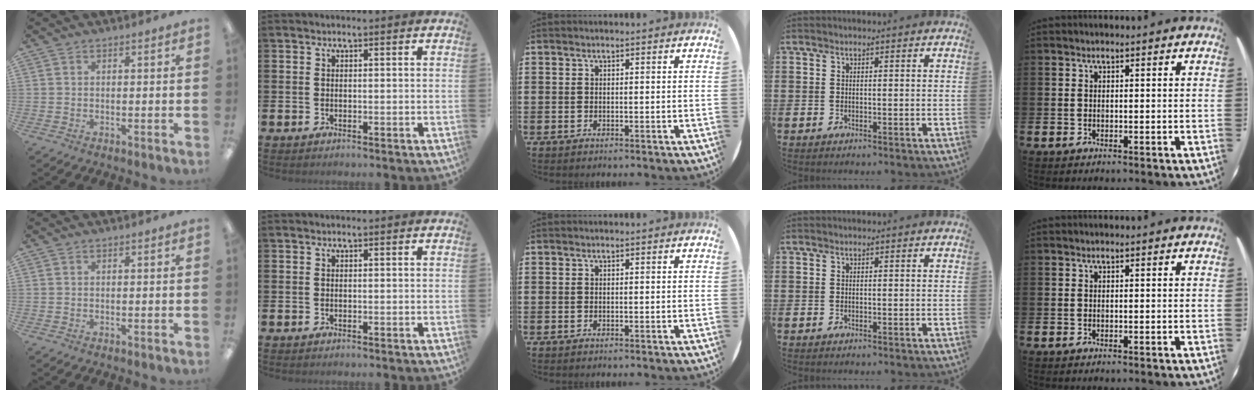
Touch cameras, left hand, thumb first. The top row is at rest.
{}